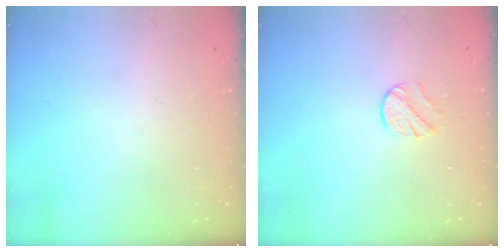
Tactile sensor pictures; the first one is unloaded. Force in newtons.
{"total": 6.1, "press": 6.0, "slide": 0.7}